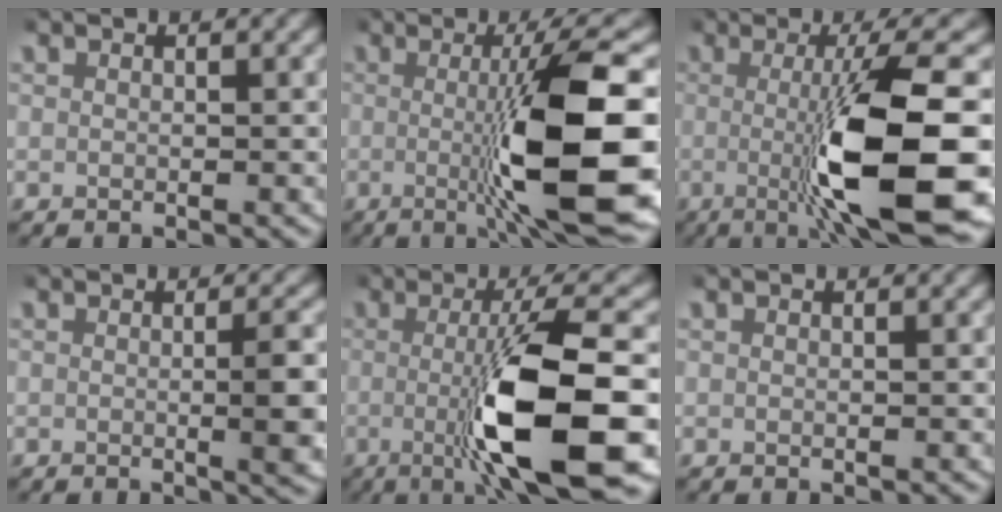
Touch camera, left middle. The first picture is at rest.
{"total": 10.9, "force": [-0.9, 1.4, 10.8], "torque": [-0.157, 0.000, -0.012]}
{"total": 10.8, "force": [-1.1, 1.5, 10.6], "torque": [-0.165, -0.003, -0.015]}
{"total": 3.1, "force": [-0.2, 0.2, 3.1], "torque": [-0.039, 0.002, -0.007]}
{"total": 9.7, "force": [-1.2, 1.3, 9.5], "torque": [-0.154, -0.002, -0.018]}
{"total": 0.0}